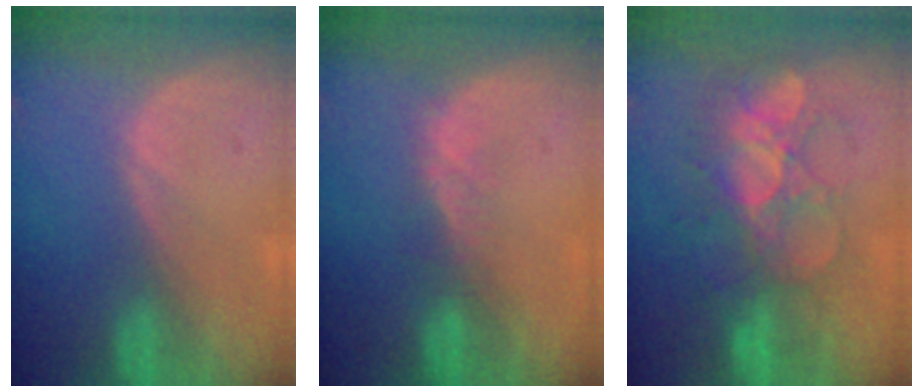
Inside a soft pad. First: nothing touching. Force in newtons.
{"total": 2.3, "press": 1.9, "slide": 1.4}
{"total": 8.3, "press": 8.1, "slide": 1.8}